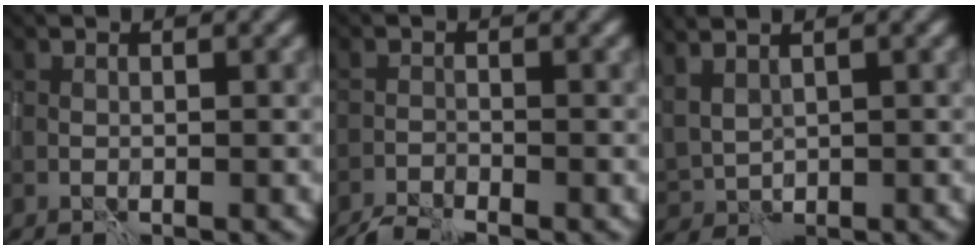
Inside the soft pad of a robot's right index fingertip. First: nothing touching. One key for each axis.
{"total": 3.3, "fx": -3.1, "fy": 0.4, "fz": 1.1, "tx": -0.024, "ty": -0.014, "tz": -0.064}
{"total": 2.8, "fx": 1.9, "fy": 1.4, "fz": 1.6, "tx": -0.037, "ty": 0.006, "tz": 0.050}